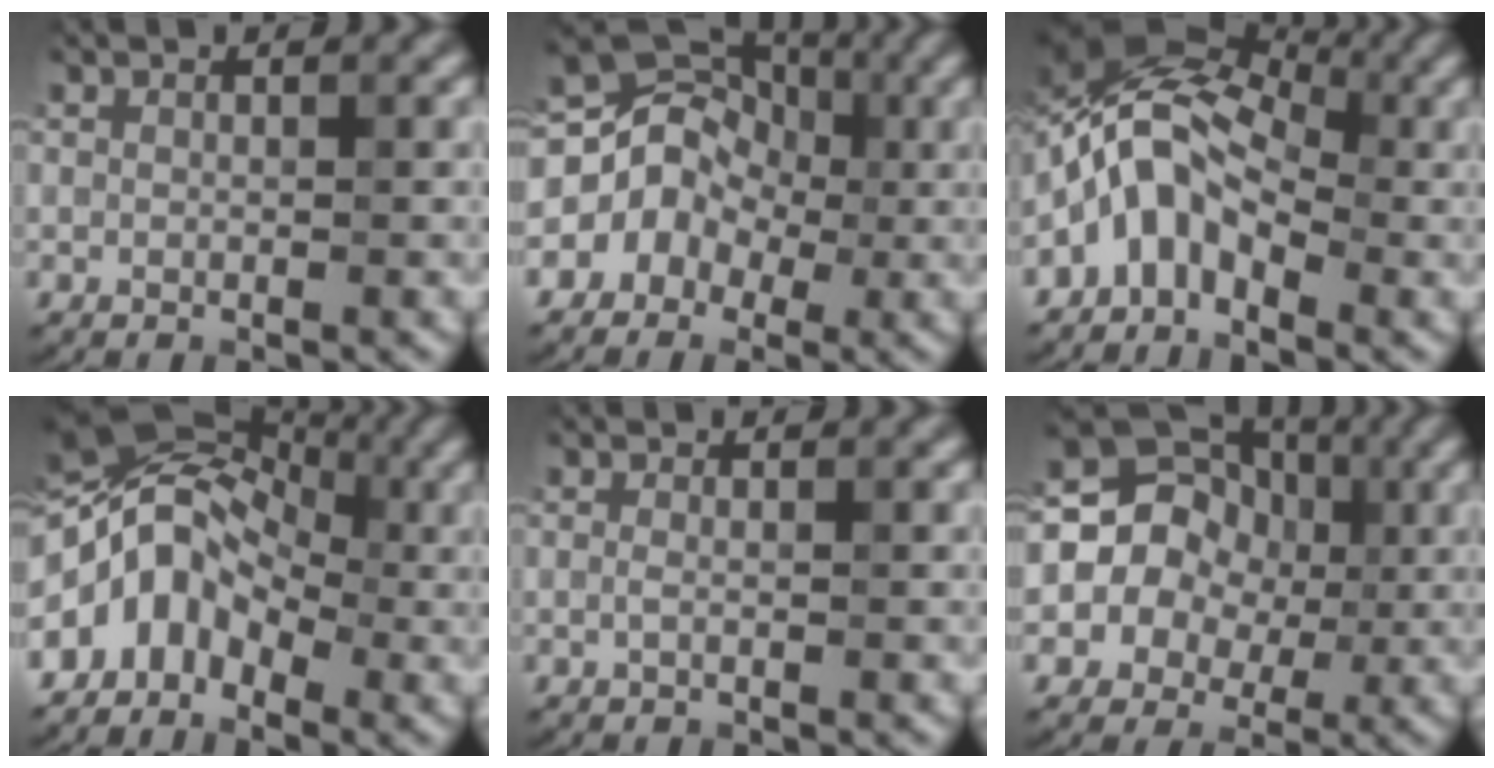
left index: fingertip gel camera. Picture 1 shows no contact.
{"total": 7.1, "force": [-0.3, 6.4, 3.1], "torque": [-0.021, 0.039, -0.045]}
{"total": 6.0, "force": [-2.2, 4.0, 3.8], "torque": [-0.055, 0.017, -0.058]}
{"total": 5.9, "force": [-2.1, 4.2, 3.6], "torque": [-0.046, 0.016, -0.053]}
{"total": 0.7, "force": [-0.1, 0.1, 0.6], "torque": [-0.015, -0.003, -0.003]}
{"total": 9.2, "force": [0.6, 8.4, 3.7], "torque": [-0.046, 0.041, -0.020]}